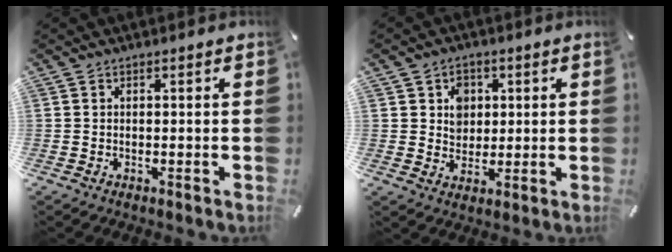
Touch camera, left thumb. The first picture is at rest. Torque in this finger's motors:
{"motor_torque": [0.69, 0.93, 0.25, -0.32, 0.08]}